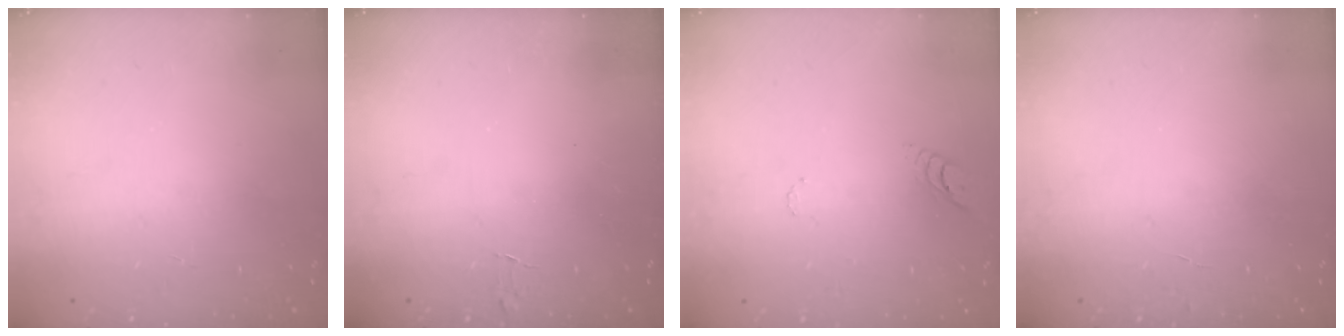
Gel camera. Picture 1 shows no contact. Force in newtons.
{"total": 3.5, "press": 3.4, "slide": 0.3}
{"total": 4.1, "press": 4.0, "slide": 0.4}
{"total": 2.5, "press": 2.5, "slide": 0.2}